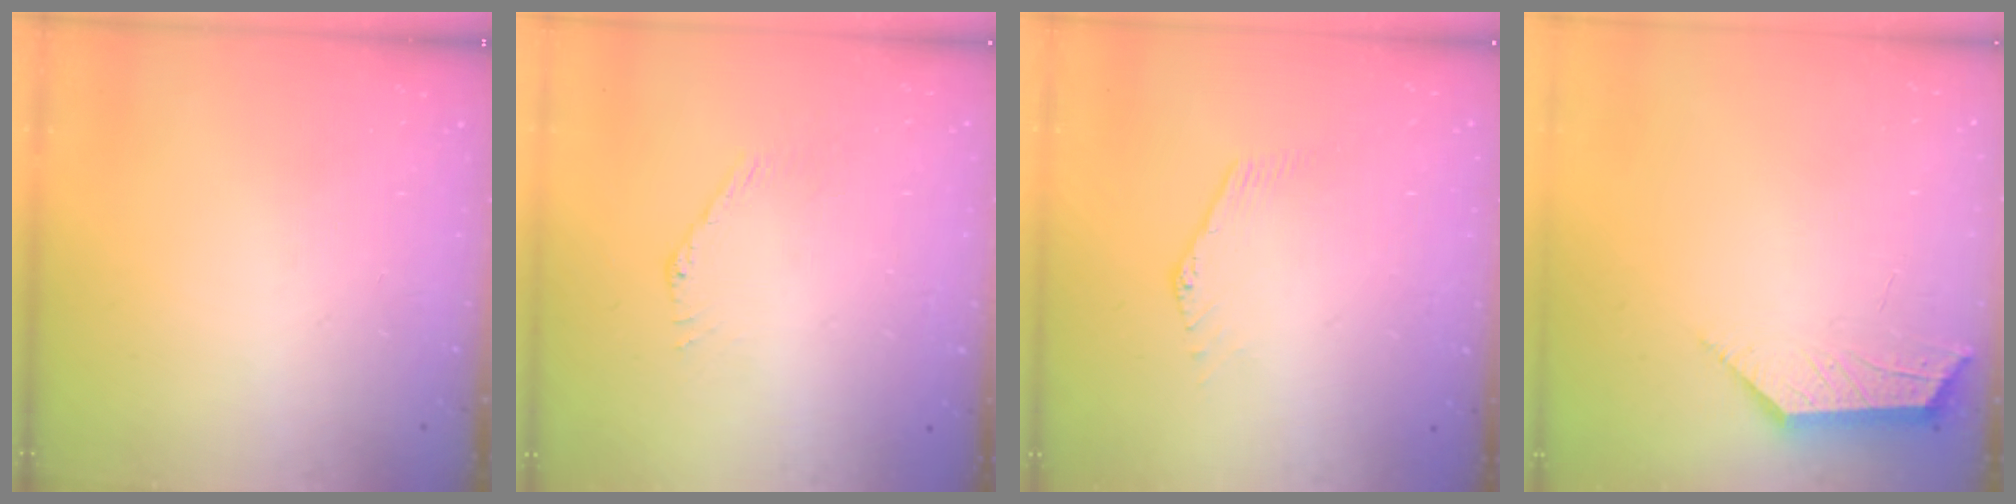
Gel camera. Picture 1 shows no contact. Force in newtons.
{"total": 2.6, "press": 2.6, "slide": 0.1}
{"total": 0.0}
{"total": 2.3, "press": 2.2, "slide": 0.5}